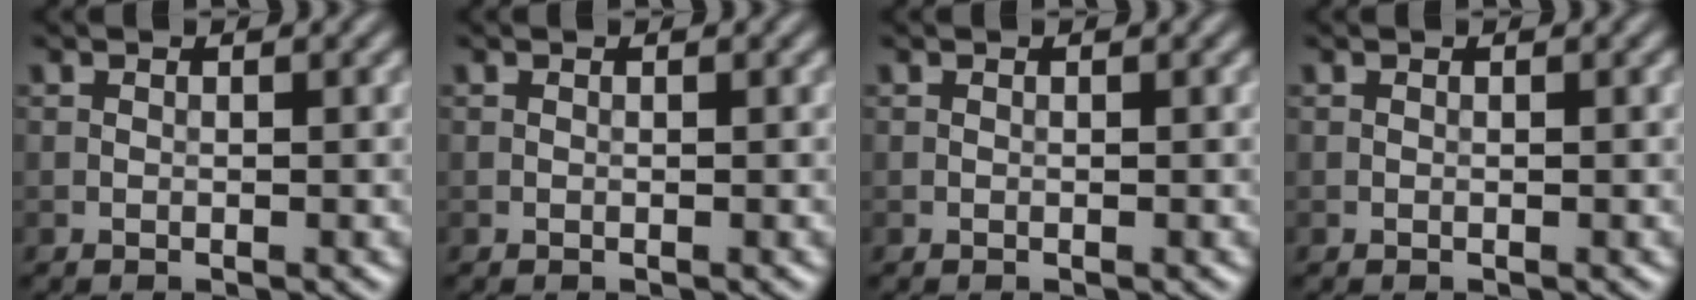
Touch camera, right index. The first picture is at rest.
{"total": 0.0}
{"total": 0.0}
{"total": 0.0}